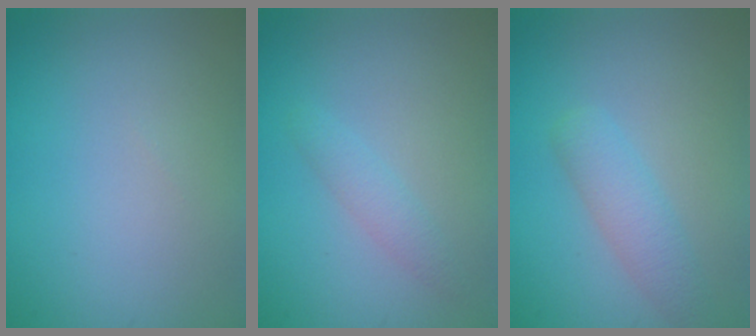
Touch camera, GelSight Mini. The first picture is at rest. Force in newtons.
{"total": 1.6, "press": 1.6, "slide": 0.2}
{"total": 2.6, "press": 2.6, "slide": 0.1}